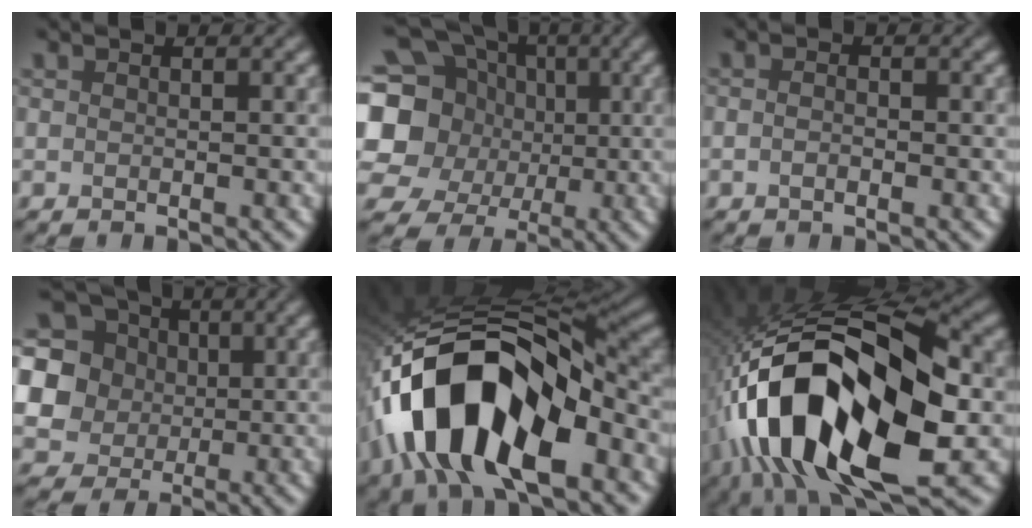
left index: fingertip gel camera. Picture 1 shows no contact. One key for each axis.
{"total": 16.9, "fx": 1.1, "fy": 15.3, "fz": 7.1, "tx": -0.183, "ty": 0.027, "tz": -0.021}
{"total": 1.0, "fx": -0.3, "fy": 0.4, "fz": 0.8, "tx": -0.019, "ty": 0.002, "tz": -0.009}
{"total": 12.2, "fx": 2.5, "fy": 11.0, "fz": 4.6, "tx": -0.145, "ty": 0.031, "tz": 0.039}
{"total": 15.8, "fx": -4.6, "fy": 7.9, "fz": 12.8, "tx": -0.218, "ty": 0.016, "tz": -0.088}
{"total": 19.8, "fx": -4.0, "fy": 9.0, "fz": 17.2, "tx": -0.329, "ty": 0.015, "tz": -0.071}